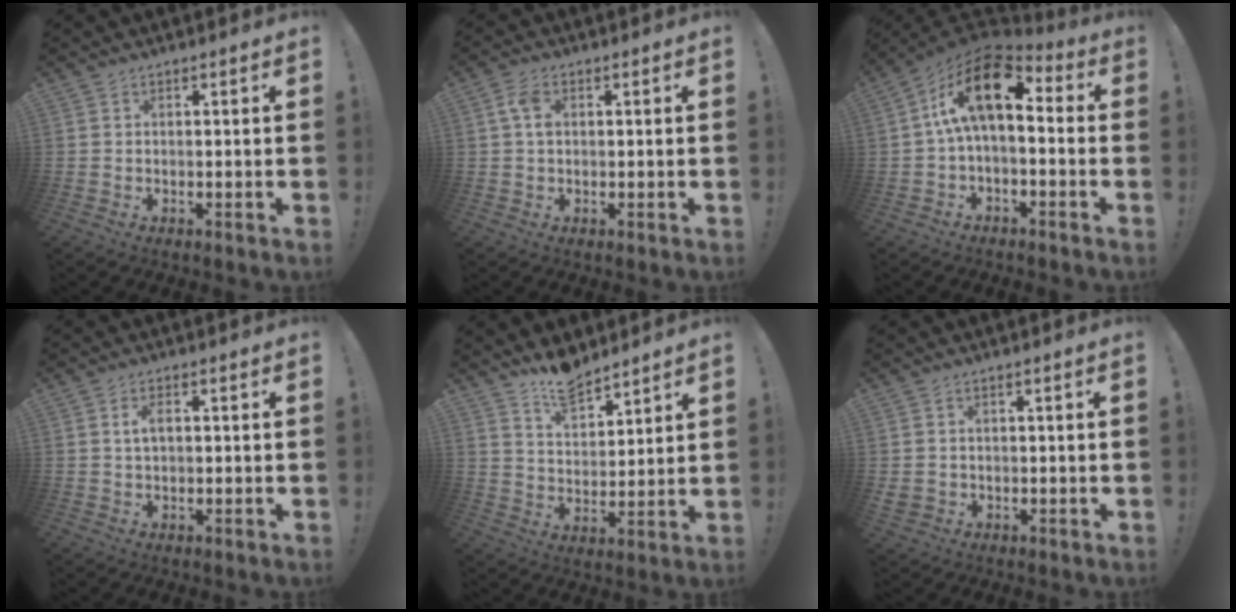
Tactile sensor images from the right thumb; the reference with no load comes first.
{"total": 4.8, "force": [1.0, 3.0, 3.6], "torque": [-0.072, 0.007, 0.017]}
{"total": 15.5, "force": [3.6, 7.2, 13.2], "torque": [-0.231, -0.007, 0.066]}
{"total": 3.4, "force": [0.8, 1.4, 3.0], "torque": [-0.051, 0.003, 0.012]}
{"total": 9.7, "force": [8.4, 3.9, 2.9], "torque": [-0.046, -0.065, 0.159]}
{"total": 2.2, "force": [0.4, 1.9, 0.9], "torque": [-0.014, -0.003, 0.009]}